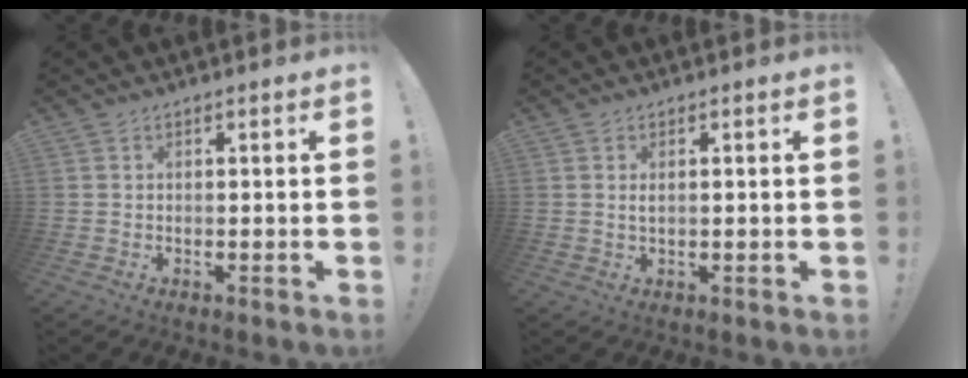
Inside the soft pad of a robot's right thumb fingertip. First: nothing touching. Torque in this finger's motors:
{"motor_torque": [-0.28, 0.12, 0.31, -0.13, 0.00]}